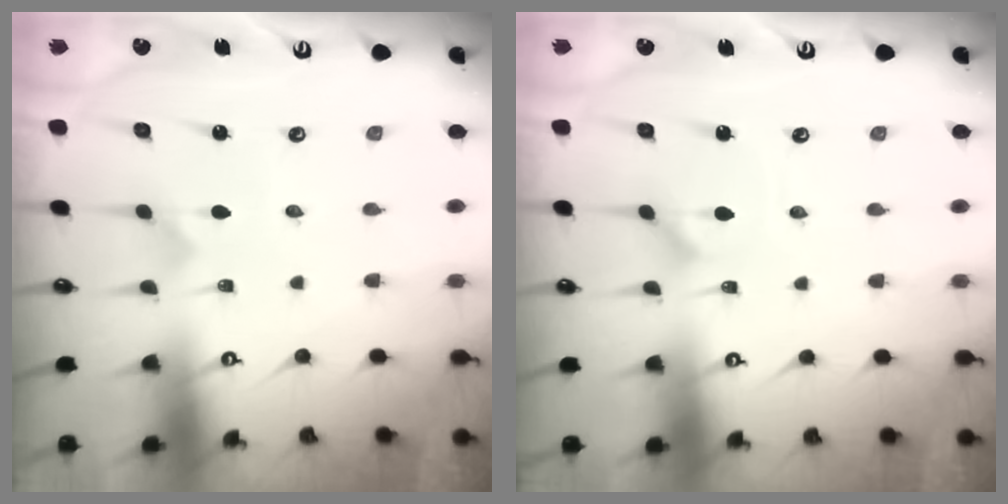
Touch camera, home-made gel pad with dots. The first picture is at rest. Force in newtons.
{"total": 2.2, "press": 2.2, "slide": 0.4}